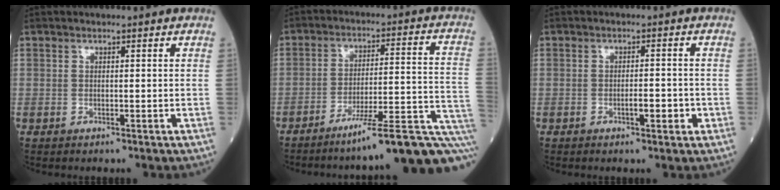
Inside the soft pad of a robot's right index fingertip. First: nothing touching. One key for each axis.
{"total": 17.2, "fx": -11.7, "fy": 0.4, "fz": 12.5, "tx": -0.113, "ty": 0.029, "tz": -0.175}
{"total": 2.8, "fx": -1.0, "fy": 0.8, "fz": 2.6, "tx": -0.044, "ty": 0.002, "tz": -0.010}